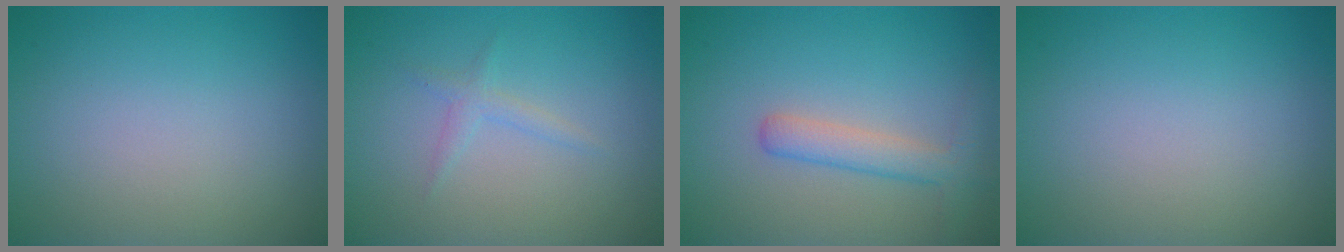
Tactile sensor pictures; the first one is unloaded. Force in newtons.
{"total": 1.2, "press": 1.2, "slide": 0.1}
{"total": 2.3, "press": 2.3, "slide": 0.1}
{"total": 0.0}